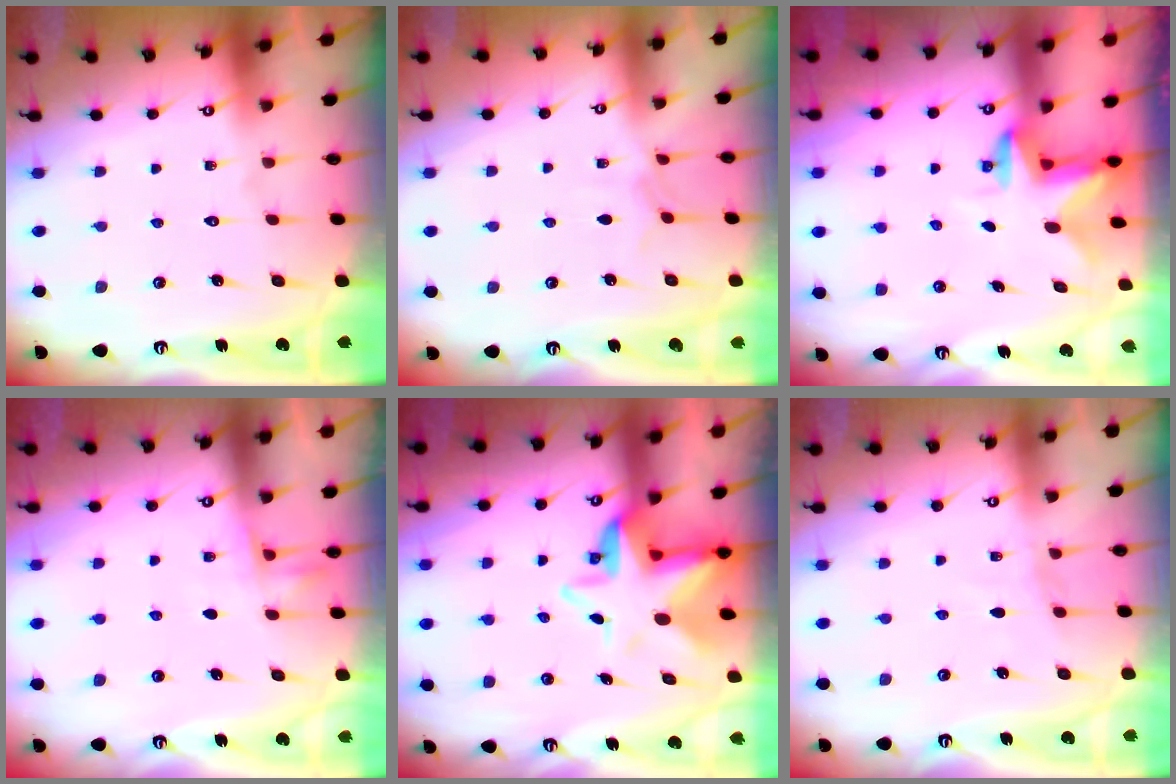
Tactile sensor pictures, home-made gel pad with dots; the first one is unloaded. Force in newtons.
{"total": 3.9, "press": 3.9, "slide": 0.6}
{"total": 2.5, "press": 2.5, "slide": 0.5}
{"total": 5.7, "press": 5.5, "slide": 1.3}
{"total": 8.4, "press": 8.2, "slide": 2.0}
{"total": 3.5, "press": 3.4, "slide": 0.4}